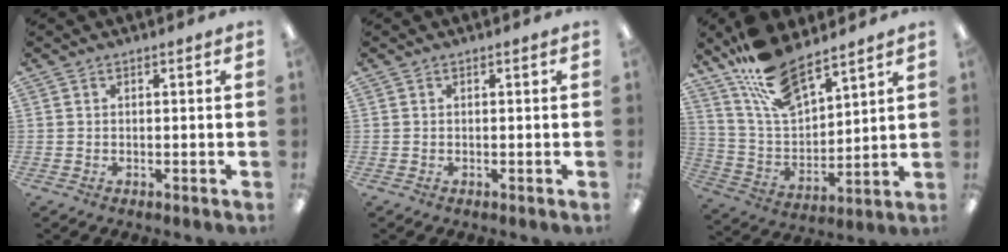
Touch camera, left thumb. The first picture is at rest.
{"total": 0.0}
{"total": 15.4, "force": [12.1, 5.7, 7.6], "torque": [-0.163, -0.063, 0.222]}